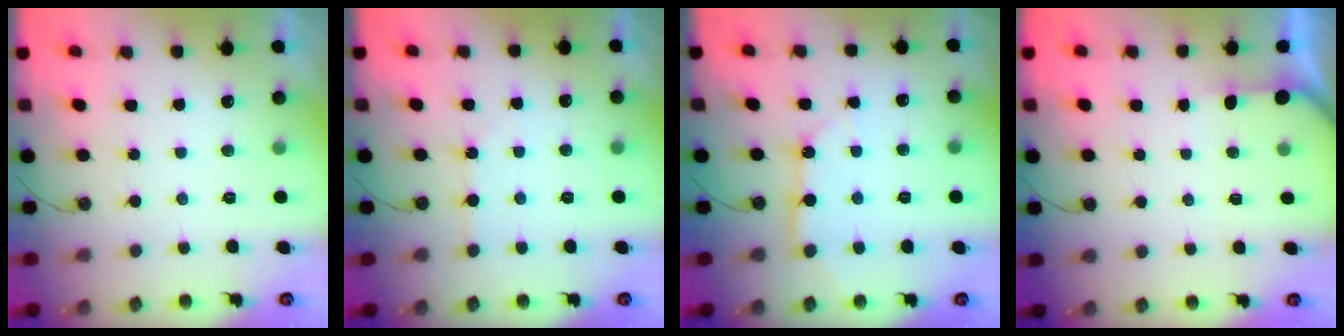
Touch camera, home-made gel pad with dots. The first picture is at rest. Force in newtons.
{"total": 1.5, "press": 1.5, "slide": 0.3}
{"total": 5.0, "press": 5.0, "slide": 0.6}
{"total": 2.4, "press": 2.4, "slide": 0.3}